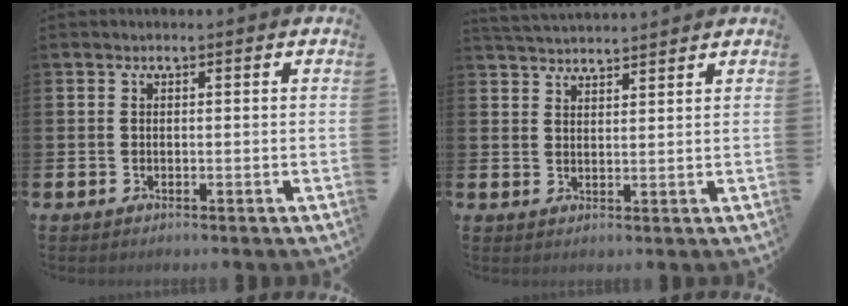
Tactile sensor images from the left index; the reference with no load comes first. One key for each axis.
{"total": 3.2, "fx": 3.2, "fy": 0.0, "fz": 0.2, "tx": -0.012, "ty": -0.017, "tz": 0.060}